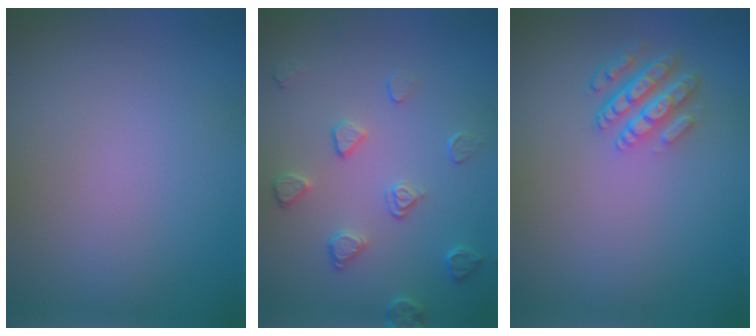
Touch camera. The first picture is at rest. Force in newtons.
{"total": 2.4, "press": 1.9, "slide": 1.4}
{"total": 4.3, "press": 3.2, "slide": 2.8}